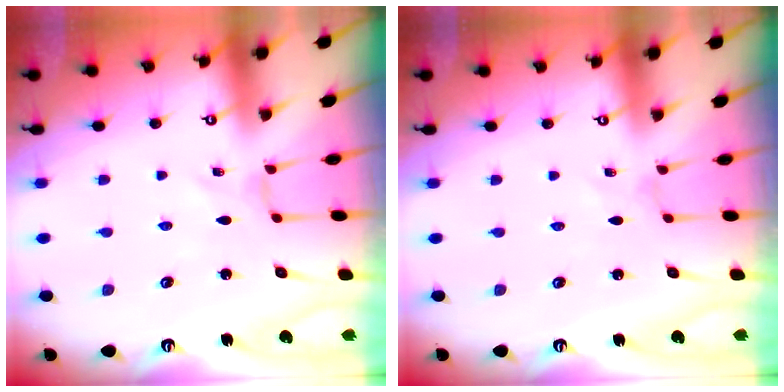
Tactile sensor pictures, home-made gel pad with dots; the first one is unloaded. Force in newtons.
{"total": 0.0}